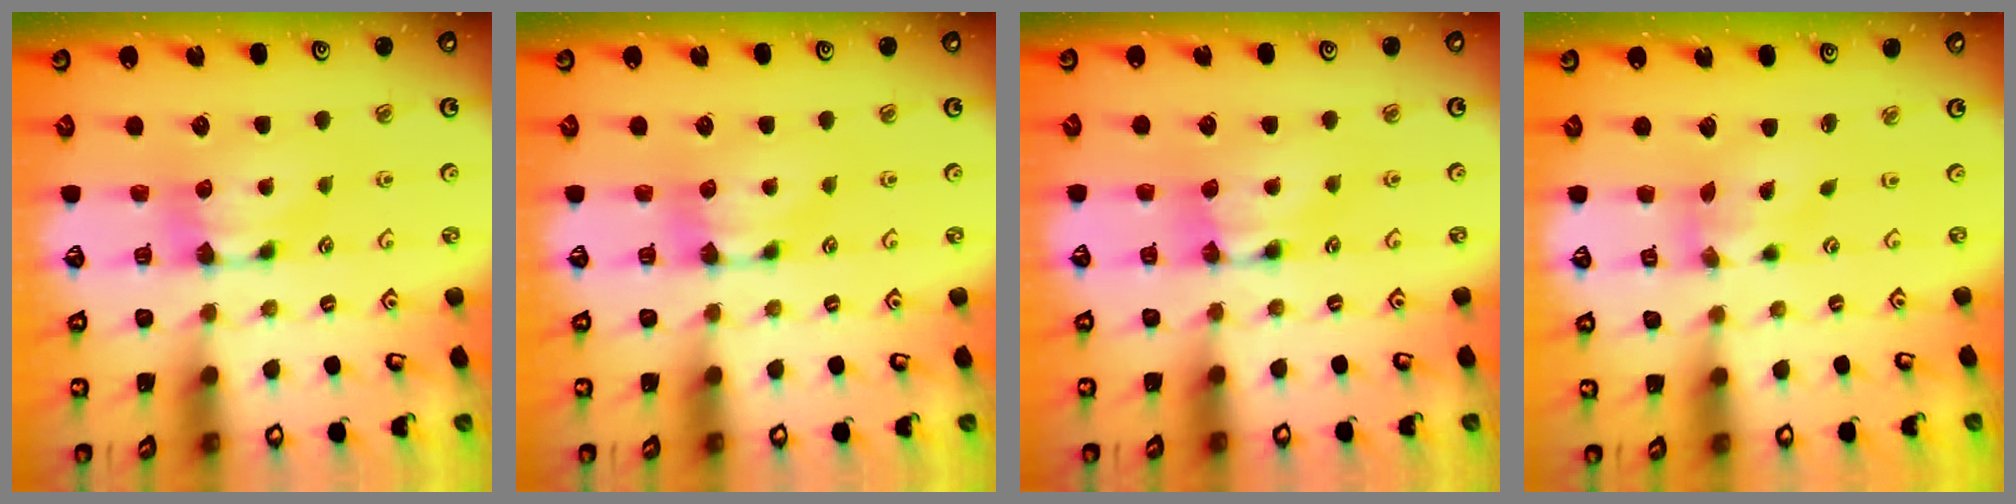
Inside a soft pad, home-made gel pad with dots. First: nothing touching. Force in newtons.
{"total": 0.0}
{"total": 1.2, "press": 1.2, "slide": 0.2}
{"total": 2.1, "press": 1.6, "slide": 1.3}